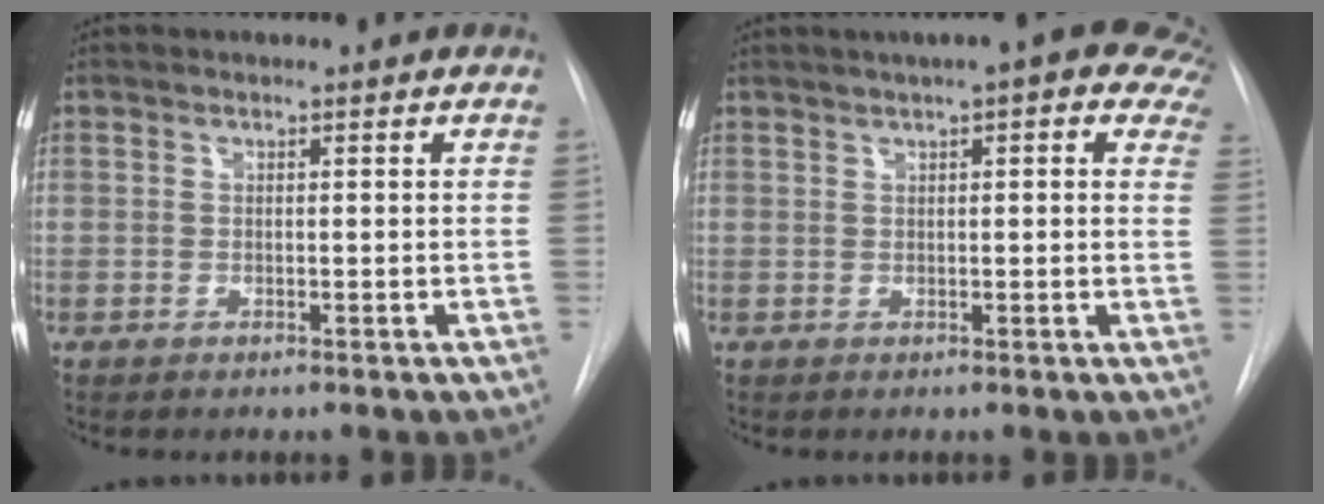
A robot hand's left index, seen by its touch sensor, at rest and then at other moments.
{"total": 13.7, "force": [9.3, 3.2, 9.5], "torque": [-0.130, 0.029, 0.103]}